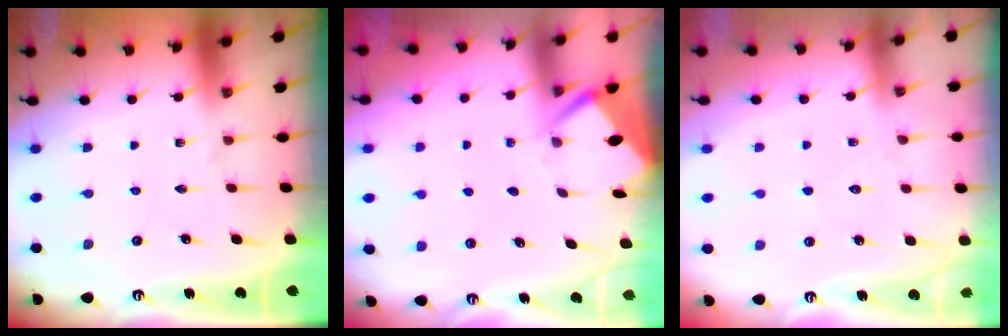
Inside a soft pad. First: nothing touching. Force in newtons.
{"total": 3.7, "press": 3.7, "slide": 0.3}
{"total": 4.6, "press": 4.6, "slide": 0.6}